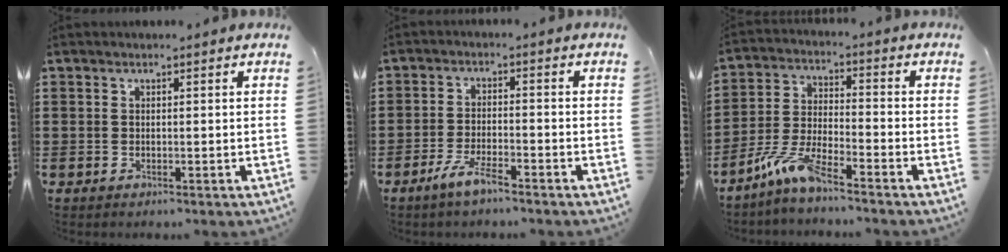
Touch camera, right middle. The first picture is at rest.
{"total": 4.3, "force": [-3.2, 0.6, 2.8], "torque": [-0.061, -0.002, -0.060]}
{"total": 7.1, "force": [-5.7, 0.6, 4.2], "torque": [-0.102, -0.013, -0.113]}